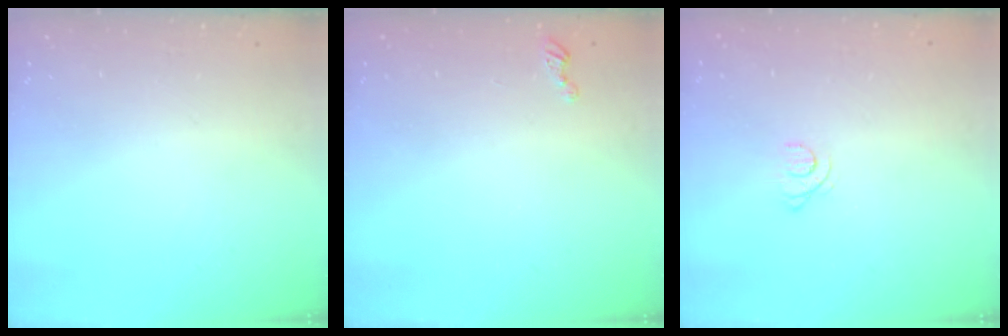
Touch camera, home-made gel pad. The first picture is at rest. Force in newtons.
{"total": 2.8, "press": 2.8, "slide": 0.4}
{"total": 1.1, "press": 1.1, "slide": 0.1}